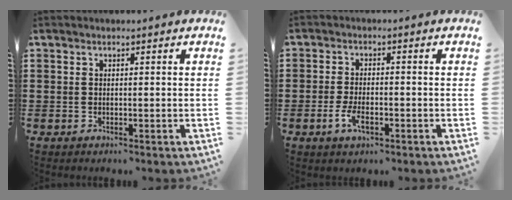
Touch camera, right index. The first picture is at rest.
{"total": 3.8, "force": [-1.5, 1.5, 3.1], "torque": [-0.069, -0.005, -0.030]}